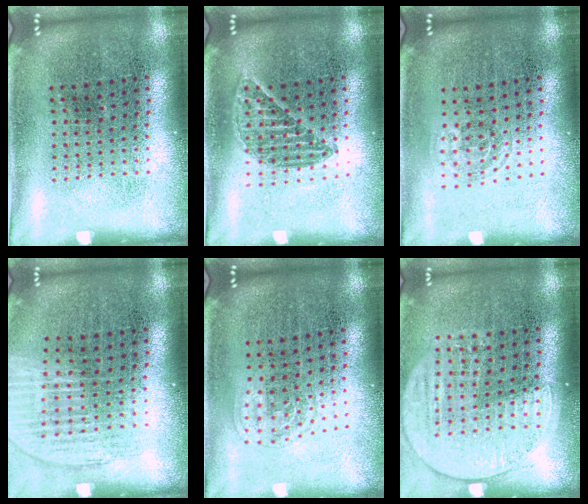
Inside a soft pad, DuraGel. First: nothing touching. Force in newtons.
{"total": 1.2, "press": 1.1, "slide": 0.5}
{"total": 0.7, "press": 0.5, "slide": 0.5}
{"total": 1.2, "press": 1.1, "slide": 0.4}
{"total": 1.0, "press": 0.7, "slide": 0.7}
{"total": 1.5, "press": 1.3, "slide": 0.7}